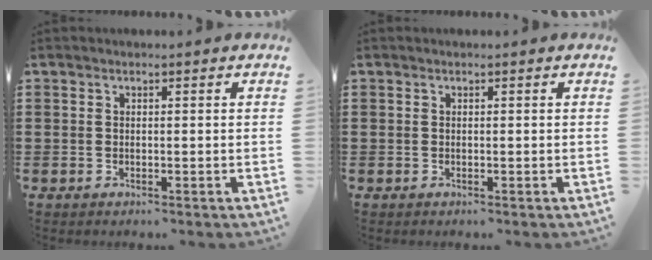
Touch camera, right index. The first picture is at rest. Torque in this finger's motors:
{"motor_torque": [1.09, 1.05, 0.00, 0.00]}